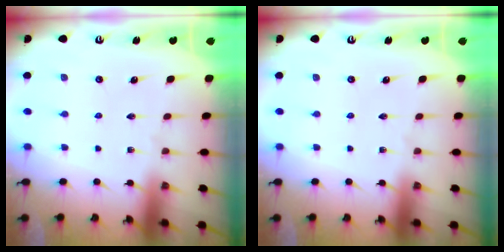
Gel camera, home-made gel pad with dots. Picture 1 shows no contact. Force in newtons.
{"total": 0.0}